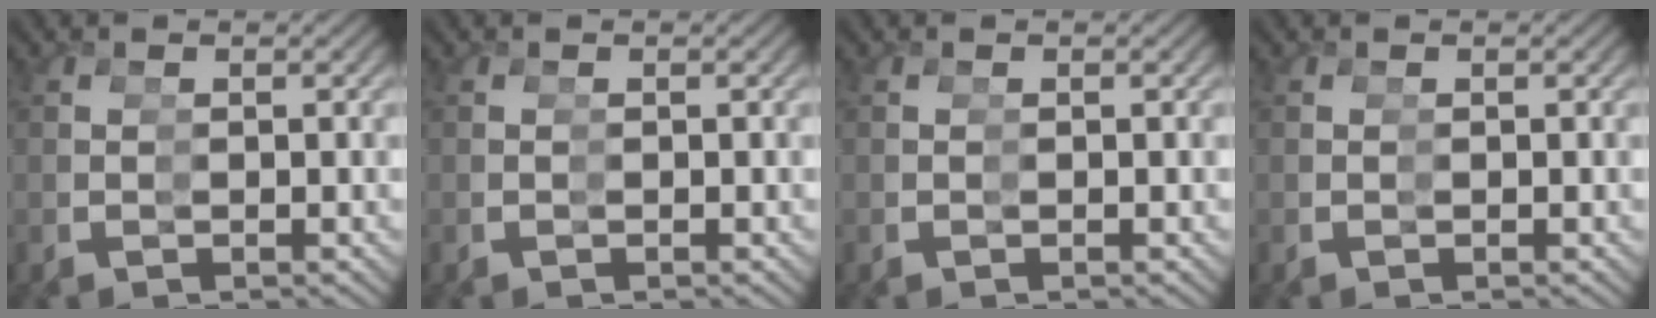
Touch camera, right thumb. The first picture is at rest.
{"total": 0.0}
{"total": 0.0}
{"total": 0.0}